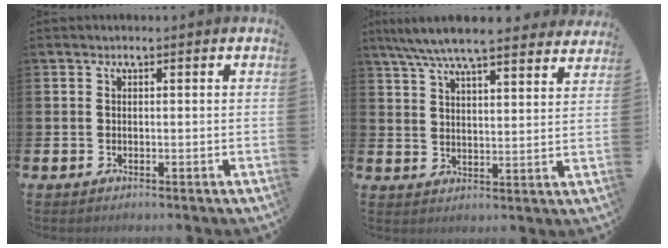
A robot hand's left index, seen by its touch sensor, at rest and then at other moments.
{"total": 8.1, "force": [7.5, 1.1, 2.8], "torque": [-0.074, -0.036, 0.134]}